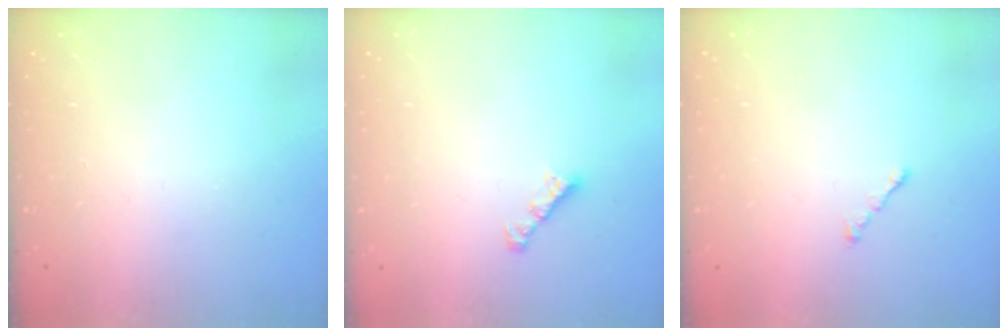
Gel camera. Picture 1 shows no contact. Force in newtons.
{"total": 1.8, "press": 1.7, "slide": 0.7}
{"total": 0.7, "press": 0.5, "slide": 0.5}